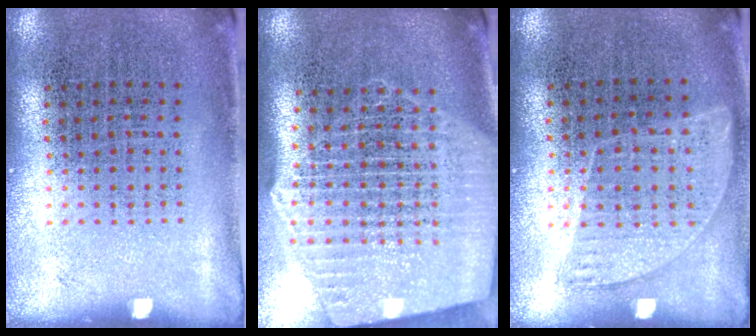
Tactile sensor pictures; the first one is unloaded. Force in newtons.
{"total": 2.8, "press": 2.3, "slide": 1.5}
{"total": 0.9, "press": 0.7, "slide": 0.5}